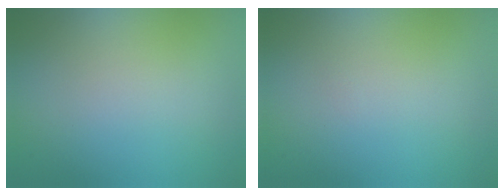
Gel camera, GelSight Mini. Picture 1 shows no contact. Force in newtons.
{"total": 0.0}